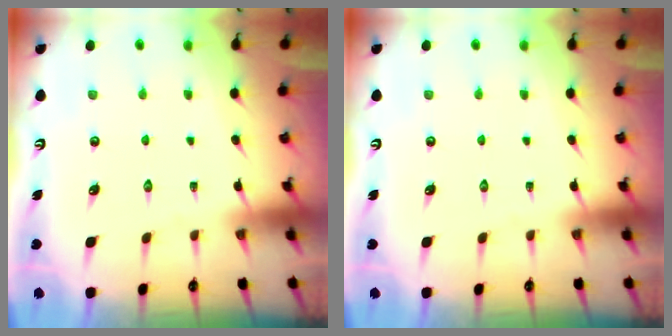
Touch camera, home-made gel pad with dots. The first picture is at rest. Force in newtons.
{"total": 0.0}